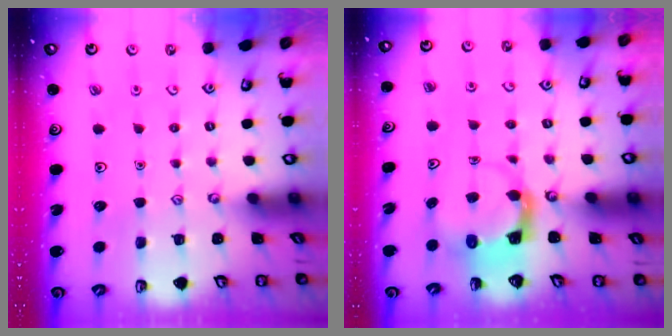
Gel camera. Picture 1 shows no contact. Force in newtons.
{"total": 3.8, "press": 3.8, "slide": 0.4}